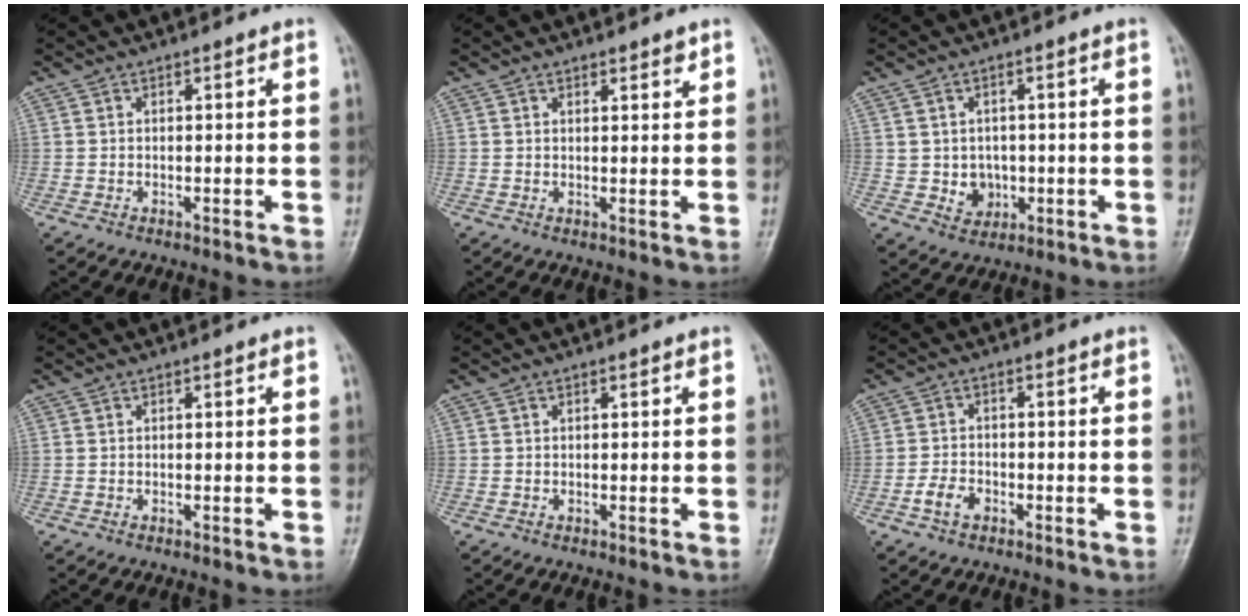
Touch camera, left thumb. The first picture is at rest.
{"total": 1.9, "force": [1.4, 0.6, 1.2], "torque": [-0.008, -0.008, 0.019]}
{"total": 5.0, "force": [-0.4, 4.5, 2.3], "torque": [-0.010, 0.003, 0.003]}
{"total": 0.0}
{"total": 0.0}
{"total": 3.7, "force": [-1.9, 2.4, 2.1], "torque": [-0.036, 0.014, -0.037]}